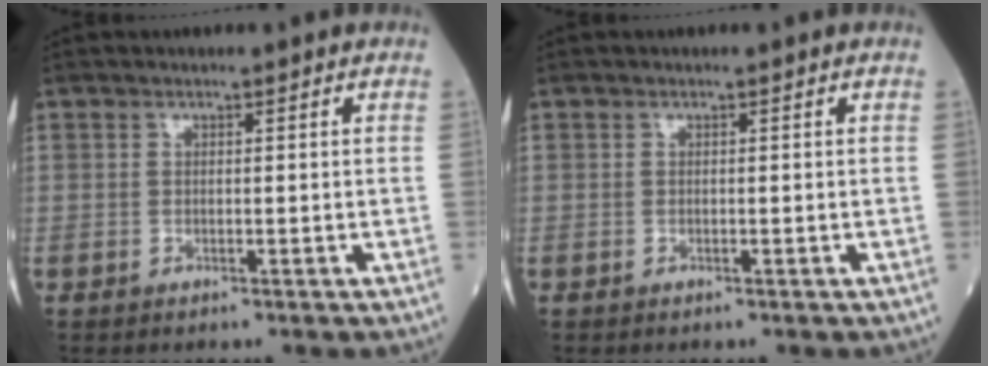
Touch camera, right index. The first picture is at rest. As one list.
[{"total": 0.0}]